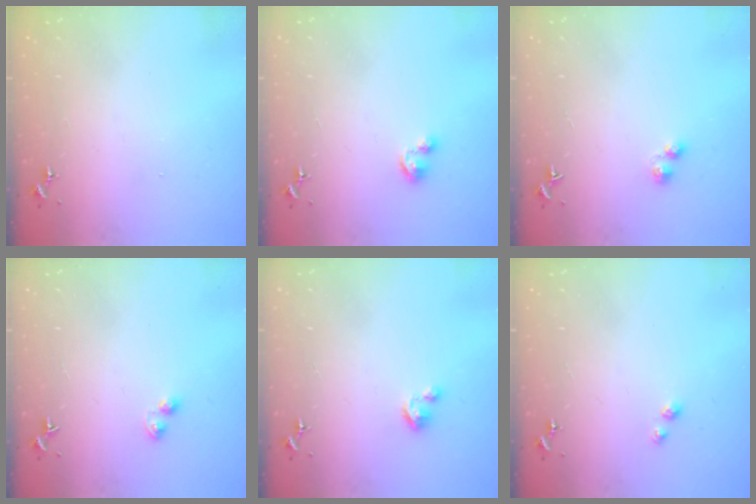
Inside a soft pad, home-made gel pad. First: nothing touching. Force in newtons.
{"total": 4.5, "press": 4.5, "slide": 0.3}
{"total": 2.4, "press": 2.4, "slide": 0.4}
{"total": 2.7, "press": 2.7, "slide": 0.4}
{"total": 3.8, "press": 3.8, "slide": 0.4}
{"total": 2.6, "press": 2.6, "slide": 0.3}